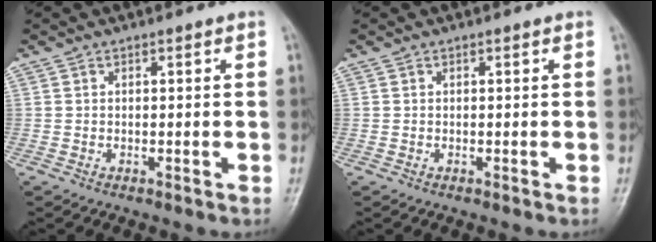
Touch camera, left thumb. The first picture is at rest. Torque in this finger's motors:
{"motor_torque": [-0.01, 0.01, -0.01, -0.05, 0.00]}